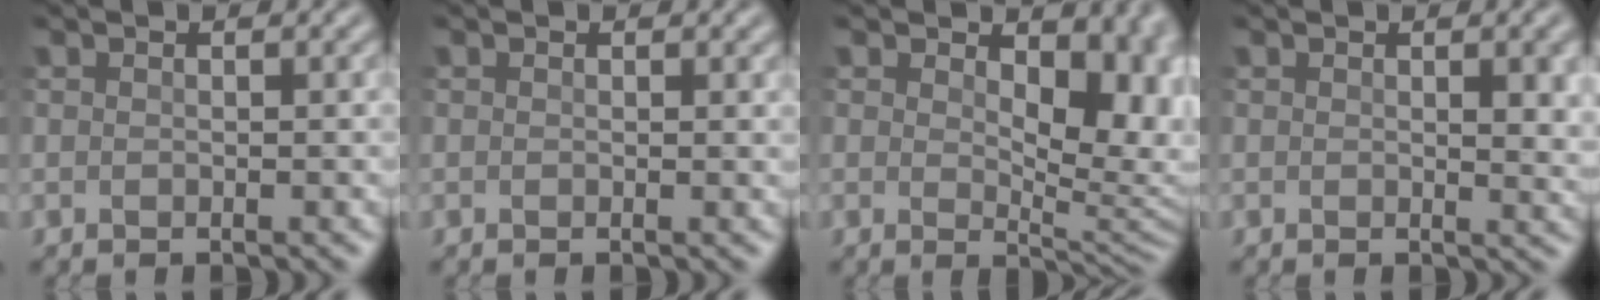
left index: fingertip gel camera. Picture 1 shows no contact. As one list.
[{"total": 0.0}, {"total": 6.7, "force": [1.9, 3.5, 5.4], "torque": [-0.073, -0.009, 0.034]}, {"total": 3.2, "force": [0.6, 0.9, 3.0], "torque": [-0.033, 0.002, 0.016]}]